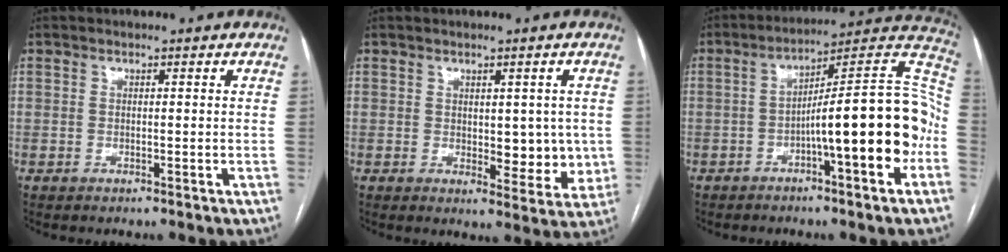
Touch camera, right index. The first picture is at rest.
{"total": 6.4, "force": [0.3, 3.4, 5.4], "torque": [-0.050, -0.005, 0.010]}
{"total": 17.5, "force": [-4.5, 1.5, 16.8], "torque": [-0.224, 0.036, -0.066]}